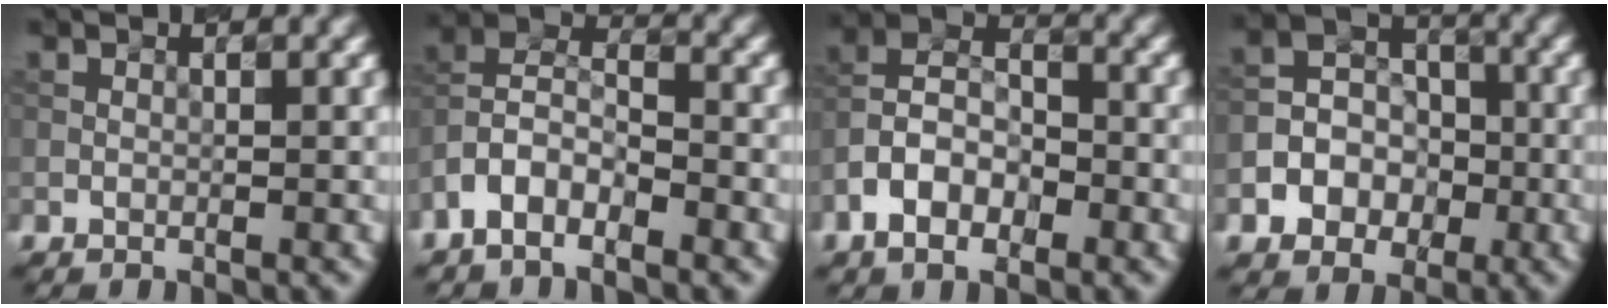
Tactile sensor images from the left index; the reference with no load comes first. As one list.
[{"total": 5.1, "force": [-3.1, 2.5, 3.1], "torque": [-0.055, 0.007, -0.068]}, {"total": 6.0, "force": [-2.9, 3.4, 4.0], "torque": [-0.070, 0.010, -0.063]}, {"total": 5.6, "force": [-2.1, 4.5, 2.5], "torque": [-0.024, 0.006, -0.052]}]